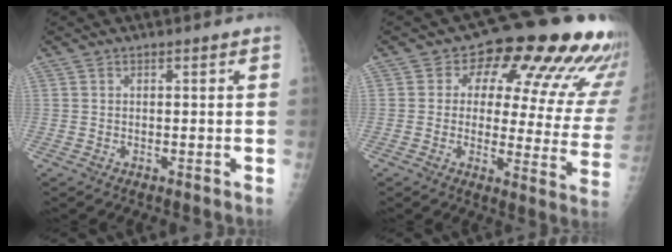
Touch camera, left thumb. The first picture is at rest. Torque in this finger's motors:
{"motor_torque": [0.43, 0.60, 0.27, -0.13, 0.13]}